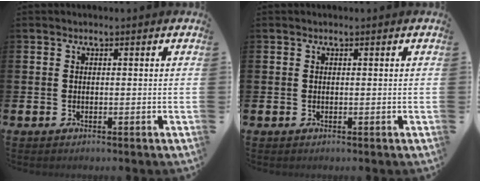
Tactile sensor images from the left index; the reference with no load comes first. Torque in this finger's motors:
{"motor_torque": [-0.66, -1.48, -0.61, -0.09]}